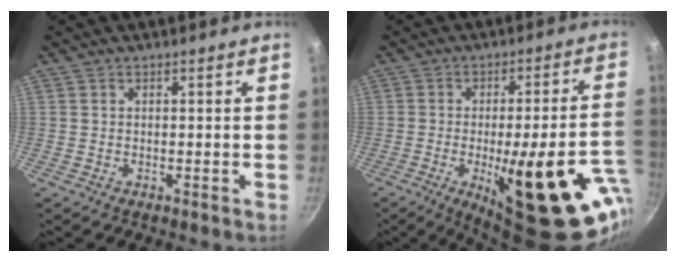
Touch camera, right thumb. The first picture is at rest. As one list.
[{"total": 25.7, "force": [-8.8, 7.9, 22.8], "torque": [-0.258, 0.013, -0.105]}]